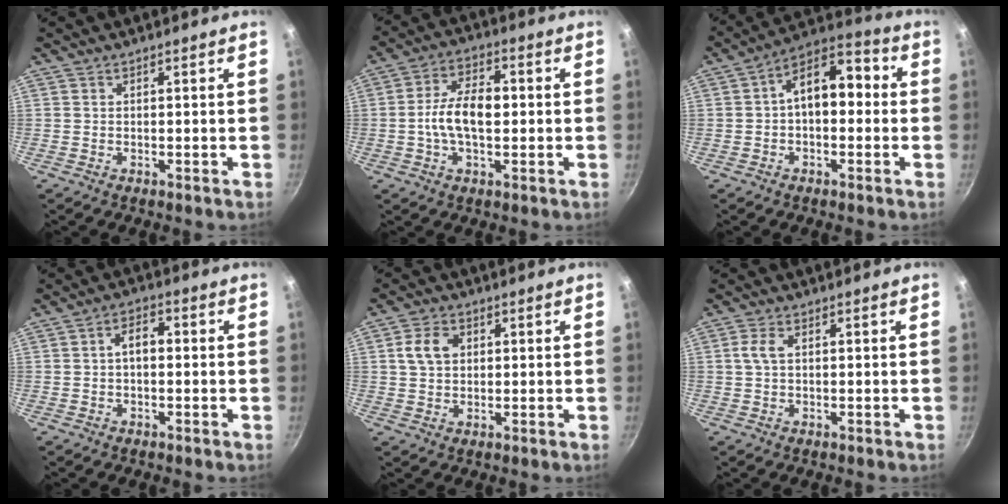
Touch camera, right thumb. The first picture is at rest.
{"total": 9.8, "force": [-0.4, 5.2, 8.2], "torque": [-0.150, 0.019, -0.012]}
{"total": 11.7, "force": [0.5, 6.9, 9.5], "torque": [-0.120, 0.044, -0.007]}
{"total": 4.2, "force": [0.0, 2.5, 3.4], "torque": [-0.050, 0.018, -0.005]}
{"total": 5.8, "force": [1.4, 4.3, 3.7], "torque": [-0.062, 0.005, 0.024]}
{"total": 2.8, "force": [0.5, 1.6, 2.2], "torque": [-0.056, 0.009, 0.009]}